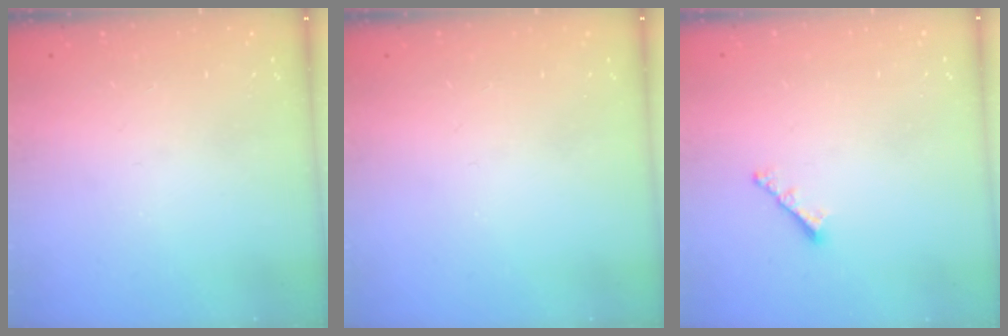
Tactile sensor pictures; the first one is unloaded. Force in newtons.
{"total": 0.0}
{"total": 2.2, "press": 2.2, "slide": 0.5}